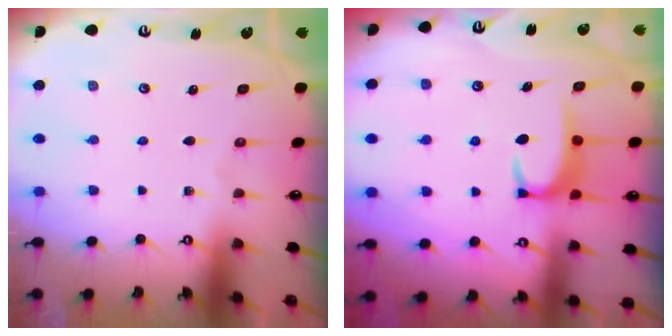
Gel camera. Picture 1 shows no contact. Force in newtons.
{"total": 3.9, "press": 3.8, "slide": 0.5}